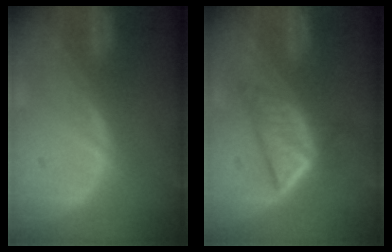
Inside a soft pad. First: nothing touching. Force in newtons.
{"total": 6.3, "press": 5.4, "slide": 3.1}